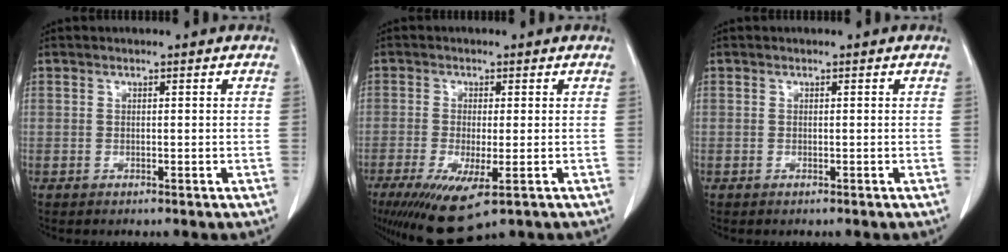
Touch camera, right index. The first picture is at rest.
{"total": 9.4, "force": [-4.7, 2.3, 7.8], "torque": [-0.131, -0.027, -0.070]}
{"total": 0.0}